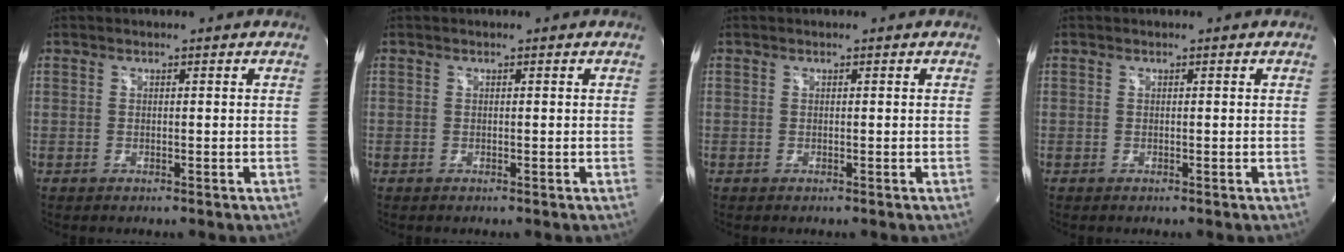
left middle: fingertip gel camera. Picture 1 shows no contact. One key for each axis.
{"total": 0.0}
{"total": 0.0}
{"total": 0.0}